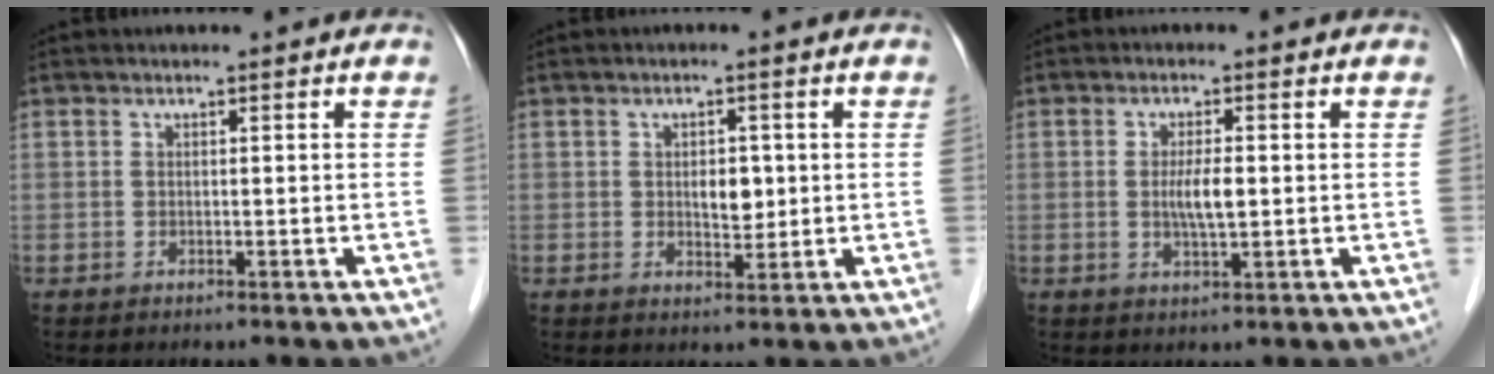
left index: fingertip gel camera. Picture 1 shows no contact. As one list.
[{"total": 3.3, "force": [0.4, 1.9, 2.6], "torque": [-0.040, 0.000, 0.010]}, {"total": 3.7, "force": [0.0, 0.7, 3.7], "torque": [-0.071, -0.004, 0.001]}]